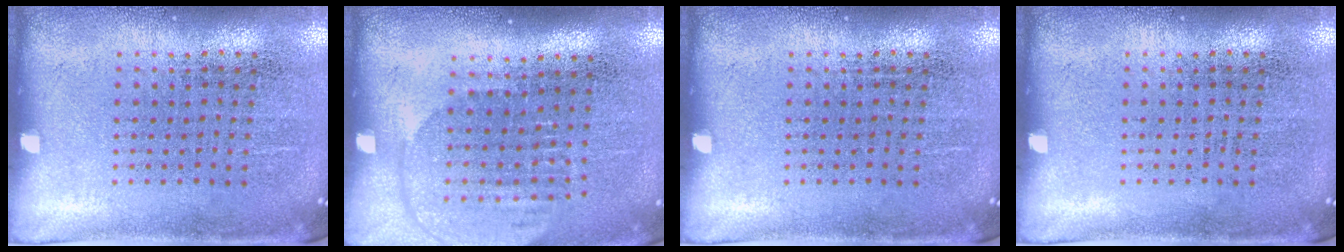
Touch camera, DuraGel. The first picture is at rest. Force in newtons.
{"total": 1.7, "press": 1.5, "slide": 0.8}
{"total": 0.0}
{"total": 0.0}